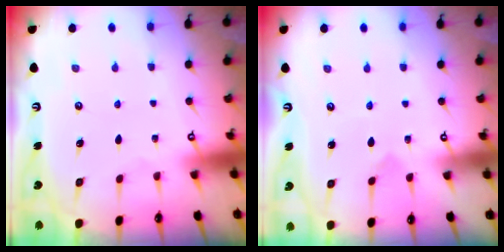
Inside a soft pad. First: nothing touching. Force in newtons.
{"total": 3.0, "press": 3.0, "slide": 0.2}